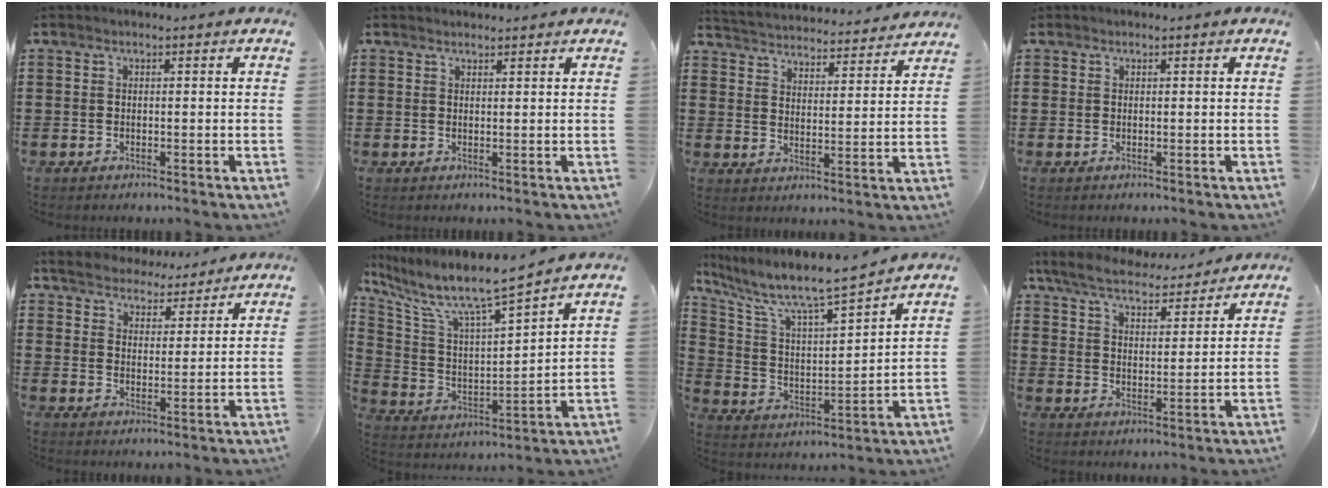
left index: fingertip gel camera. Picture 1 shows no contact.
{"total": 1.3, "force": [1.3, 0.4, -0.1], "torque": [-0.001, 0.001, 0.026]}
{"total": 3.7, "force": [3.7, -0.1, -0.5], "torque": [-0.016, -0.034, 0.058]}
{"total": 0.6, "force": [0.3, 0.5, 0.0], "torque": [-0.003, 0.004, 0.007]}
{"total": 4.9, "force": [4.8, 0.7, -0.3], "torque": [-0.020, -0.026, 0.086]}
{"total": 8.3, "force": [7.0, 0.8, 4.5], "torque": [-0.119, -0.051, 0.113]}
{"total": 7.8, "force": [6.8, 0.9, 3.6], "torque": [-0.105, -0.052, 0.108]}
{"total": 6.0, "force": [5.7, 1.1, 1.7], "torque": [-0.062, -0.031, 0.096]}